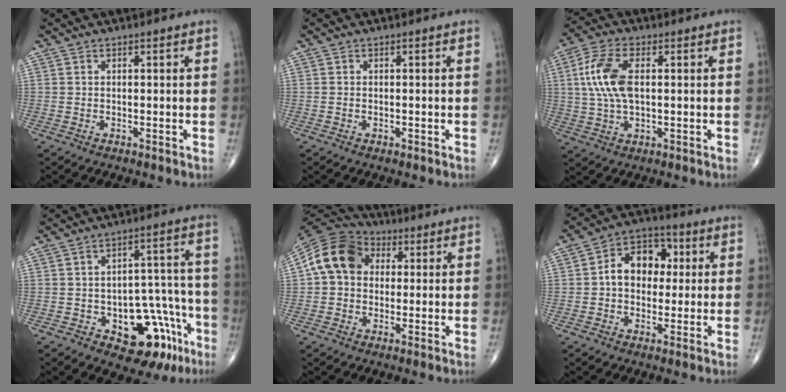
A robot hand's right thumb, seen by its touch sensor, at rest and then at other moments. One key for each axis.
{"total": 0.0}
{"total": 10.0, "fx": 1.4, "fy": 5.0, "fz": 8.6, "tx": -0.191, "ty": 0.009, "tz": 0.027}
{"total": 15.7, "fx": -7.6, "fy": 8.5, "fz": 10.7, "tx": -0.087, "ty": 0.065, "tz": -0.093}
{"total": 12.1, "fx": 2.0, "fy": 9.7, "fz": 7.0, "tx": -0.117, "ty": 0.026, "tz": 0.022}
{"total": 10.7, "fx": 1.2, "fy": 7.8, "fz": 7.2, "tx": -0.082, "ty": 0.026, "tz": 0.011}